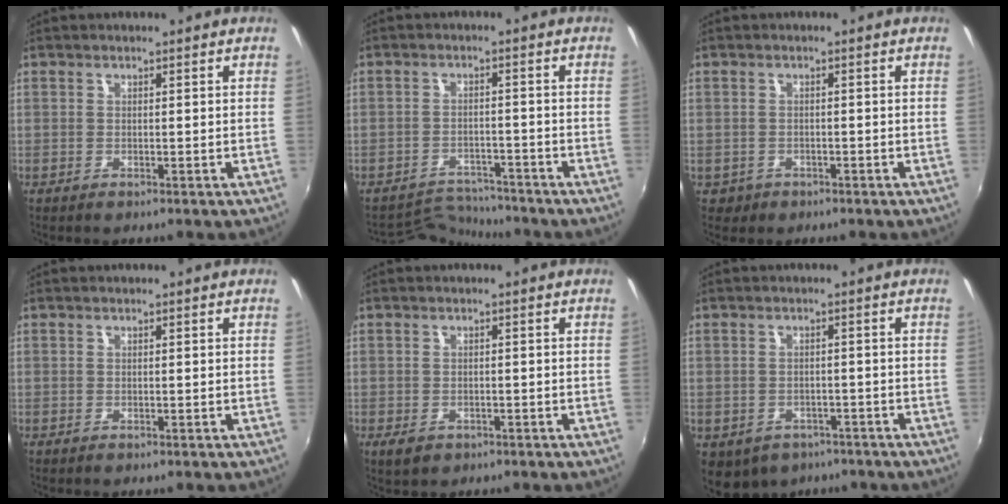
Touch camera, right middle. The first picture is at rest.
{"total": 6.3, "force": [-6.3, 0.4, -0.7], "torque": [-0.008, 0.008, -0.107]}
{"total": 2.9, "force": [-1.2, 2.4, 0.9], "torque": [-0.027, -0.001, -0.012]}
{"total": 0.0}
{"total": 3.0, "force": [-1.6, 2.0, 1.6], "torque": [-0.032, -0.006, -0.022]}
{"total": 8.7, "force": [-5.4, 5.9, 3.4], "torque": [-0.086, -0.017, -0.062]}